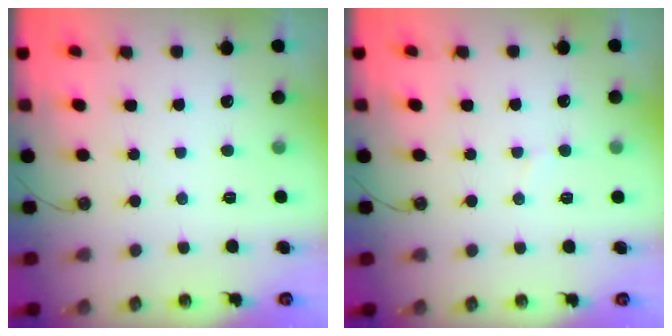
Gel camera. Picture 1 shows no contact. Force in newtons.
{"total": 5.6, "press": 5.6, "slide": 0.6}